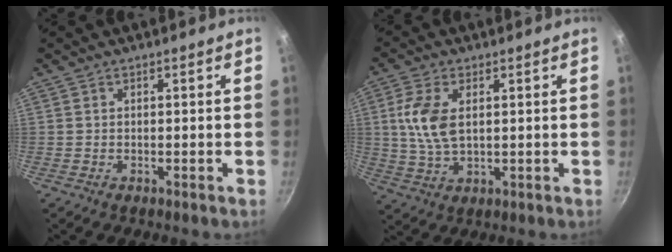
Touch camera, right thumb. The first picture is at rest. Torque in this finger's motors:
{"motor_torque": [-0.03, 0.33, 1.08, -0.11, 0.04]}